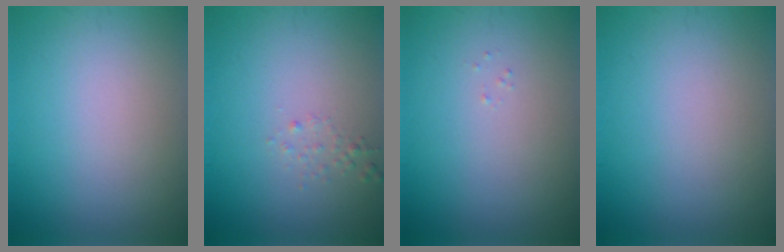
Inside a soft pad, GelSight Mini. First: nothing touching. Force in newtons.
{"total": 0.8, "press": 0.8, "slide": 0.1}
{"total": 0.0}
{"total": 0.0}